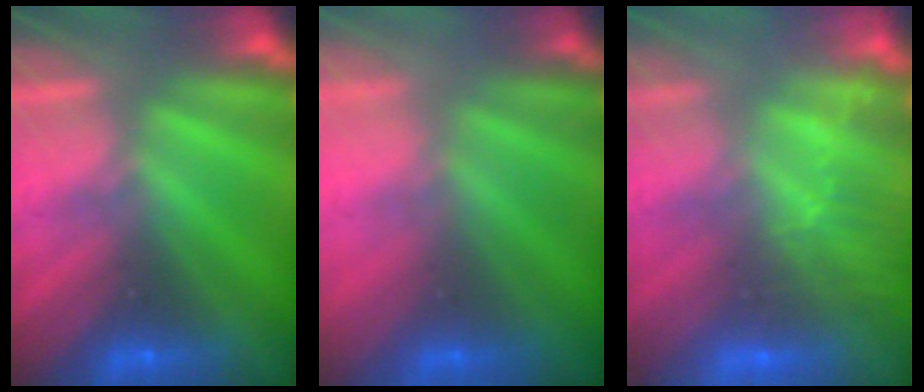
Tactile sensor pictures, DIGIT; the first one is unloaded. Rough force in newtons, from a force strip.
{"total": 2.5}
{"total": 3.2}